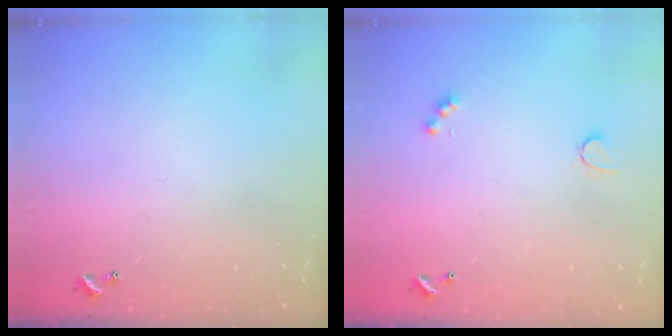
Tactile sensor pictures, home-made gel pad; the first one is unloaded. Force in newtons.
{"total": 2.6, "press": 2.5, "slide": 0.5}